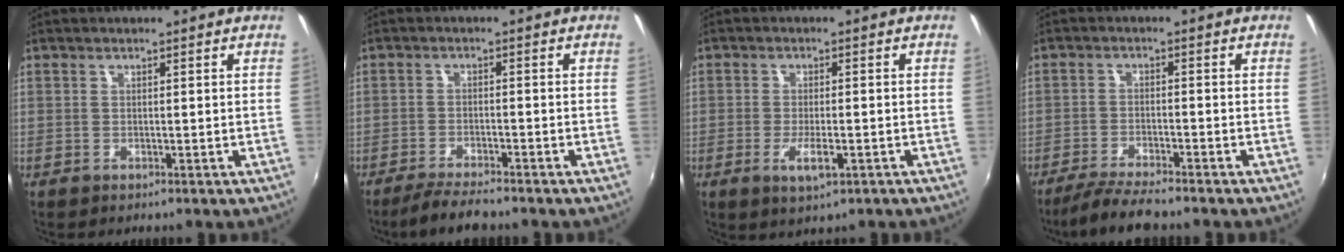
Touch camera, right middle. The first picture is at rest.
{"total": 5.8, "force": [-5.1, 0.5, 2.8], "torque": [-0.071, -0.013, -0.091]}
{"total": 4.9, "force": [-2.1, 1.5, 4.1], "torque": [-0.085, -0.011, -0.034]}
{"total": 7.1, "force": [-6.3, 0.4, 3.4], "torque": [-0.086, -0.017, -0.110]}